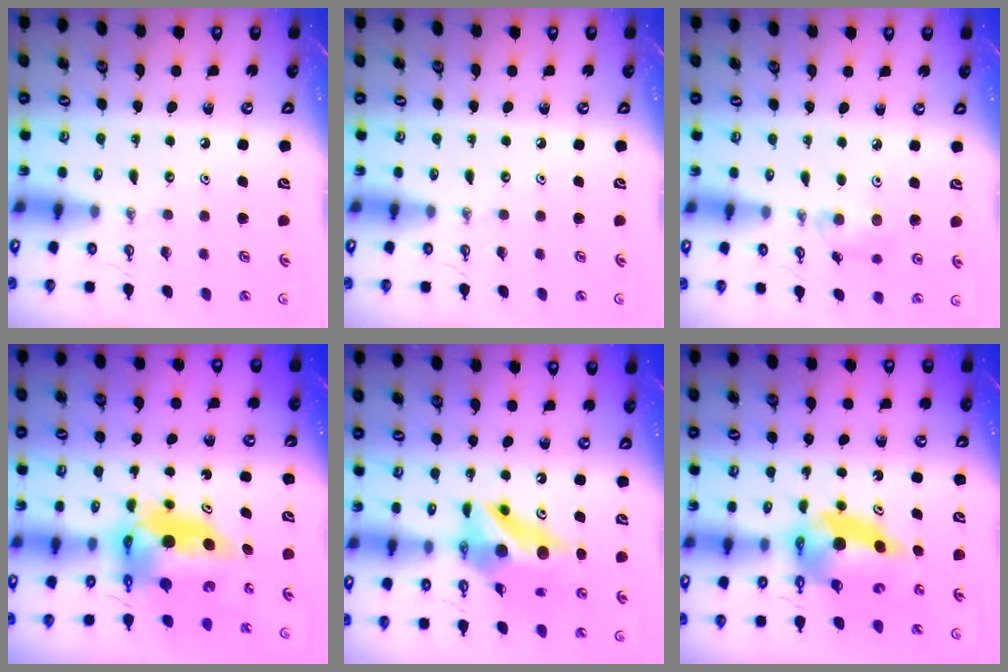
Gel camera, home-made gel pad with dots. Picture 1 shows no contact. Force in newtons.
{"total": 0.0}
{"total": 6.9, "press": 5.4, "slide": 4.3}
{"total": 8.3, "press": 8.3, "slide": 0.7}
{"total": 12.8, "press": 12.7, "slide": 1.3}
{"total": 8.0, "press": 8.0, "slide": 0.9}